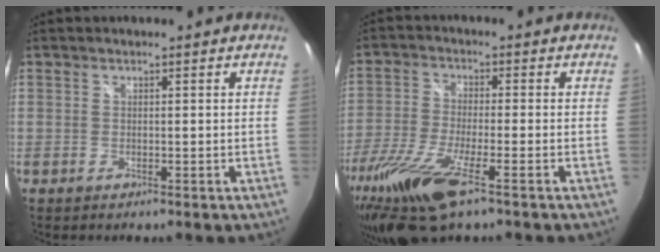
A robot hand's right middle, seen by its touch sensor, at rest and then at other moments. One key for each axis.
{"total": 15.3, "fx": -9.3, "fy": 3.0, "fz": 11.7, "tx": -0.257, "ty": -0.058, "tz": -0.176}